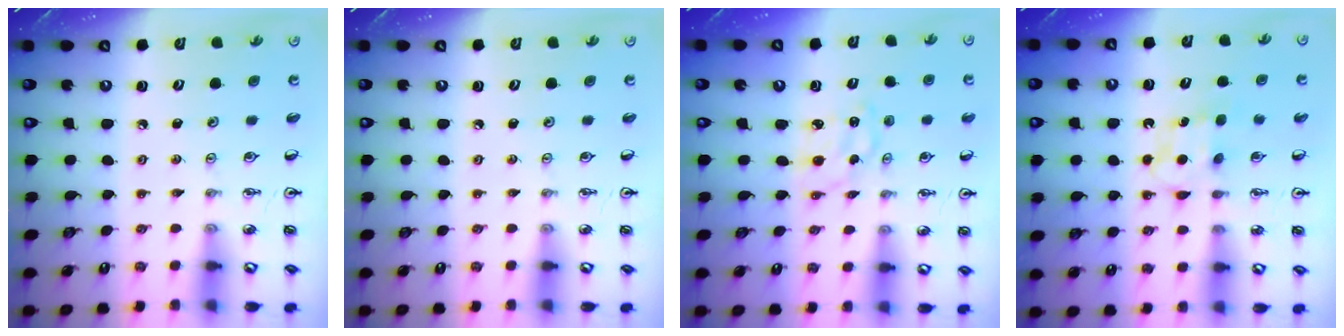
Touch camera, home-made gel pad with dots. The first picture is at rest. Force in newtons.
{"total": 0.0}
{"total": 2.5, "press": 2.5, "slide": 0.3}
{"total": 6.3, "press": 6.3, "slide": 0.6}